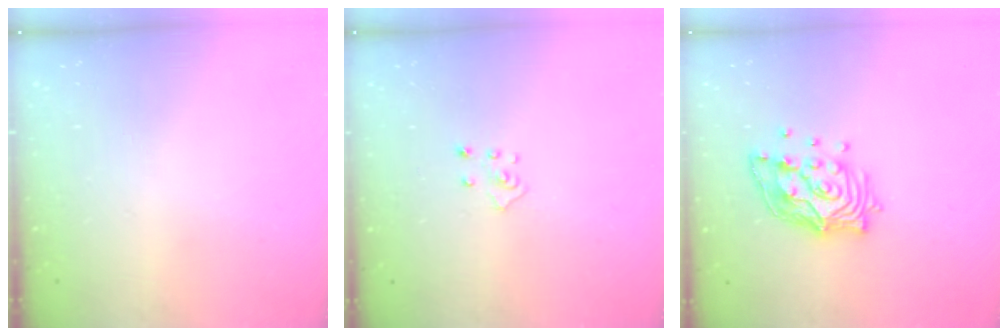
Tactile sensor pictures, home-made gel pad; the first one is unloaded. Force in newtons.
{"total": 2.7, "press": 2.7, "slide": 0.2}
{"total": 13.4, "press": 13.3, "slide": 1.3}